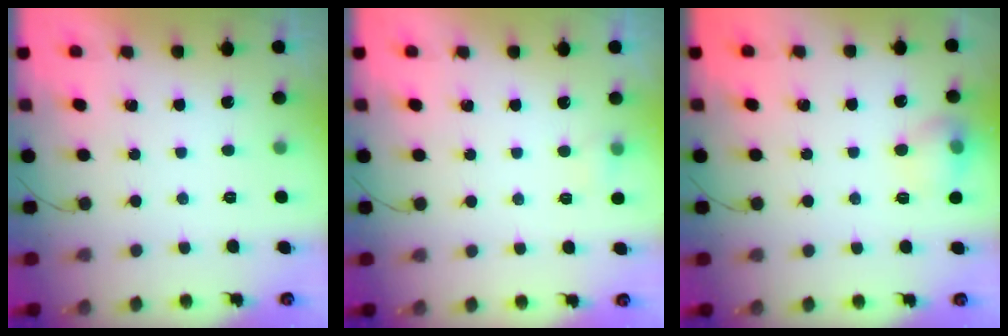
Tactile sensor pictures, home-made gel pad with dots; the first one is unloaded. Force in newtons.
{"total": 6.8, "press": 2.5, "slide": 6.3}
{"total": 9.6, "press": 9.5, "slide": 1.3}